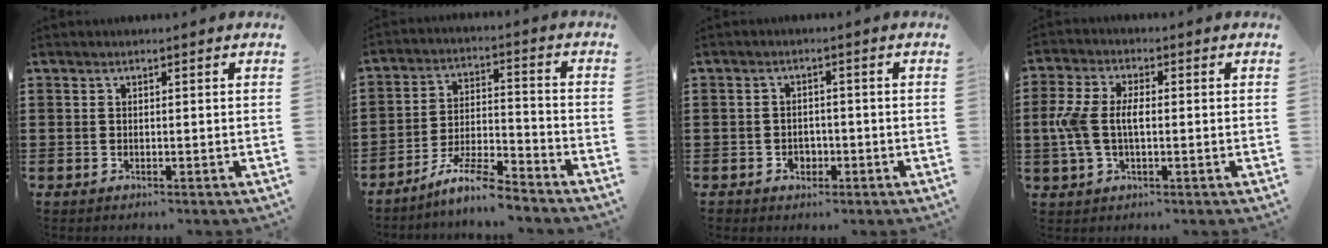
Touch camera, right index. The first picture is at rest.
{"total": 7.5, "force": [-6.6, 0.4, 3.6], "torque": [-0.074, 0.003, -0.127]}
{"total": 2.0, "force": [-1.0, 1.7, 0.5], "torque": [-0.015, 0.002, -0.024]}
{"total": 6.3, "force": [-0.4, 3.2, 5.4], "torque": [-0.143, -0.008, -0.019]}